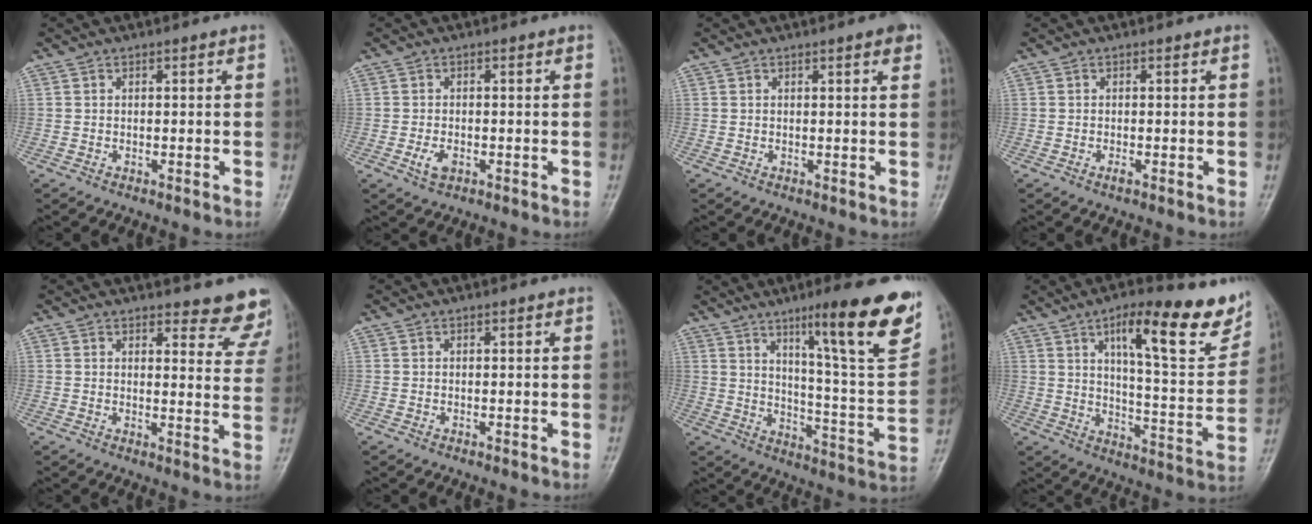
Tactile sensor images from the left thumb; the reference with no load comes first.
{"total": 2.7, "force": [-0.9, 1.6, 1.9], "torque": [-0.036, -0.001, -0.016]}
{"total": 2.1, "force": [1.2, 0.4, 1.7], "torque": [-0.021, -0.002, 0.012]}
{"total": 0.6, "force": [-0.2, 0.2, 0.6], "torque": [-0.009, -0.002, -0.004]}
{"total": 9.1, "force": [8.6, 2.5, 1.7], "torque": [0.024, -0.064, 0.074]}
{"total": 0.0}
{"total": 22.4, "force": [12.7, 3.1, 18.2], "torque": [-0.226, -0.056, 0.190]}
{"total": 19.7, "force": [11.3, 5.5, 15.2], "torque": [-0.169, -0.051, 0.167]}